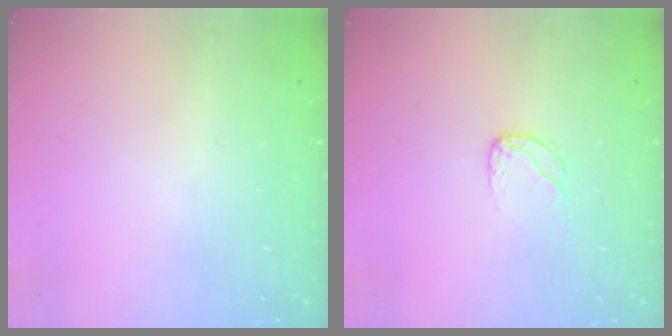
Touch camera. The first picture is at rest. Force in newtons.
{"total": 4.3, "press": 4.3, "slide": 0.2}